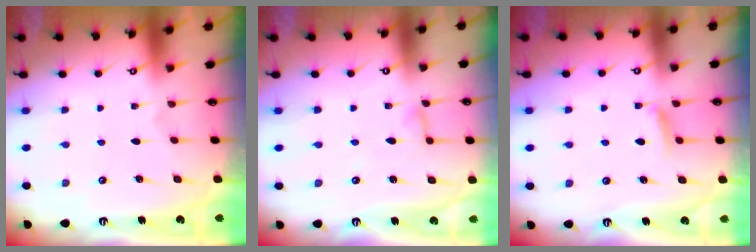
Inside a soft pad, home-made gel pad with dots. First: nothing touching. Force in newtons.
{"total": 3.6, "press": 3.6, "slide": 0.4}
{"total": 5.0, "press": 4.9, "slide": 0.8}